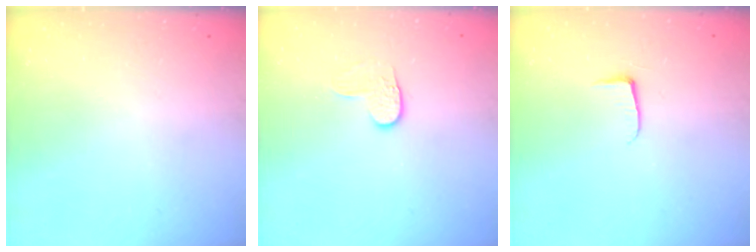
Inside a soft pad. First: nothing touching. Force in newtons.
{"total": 3.7, "press": 3.7, "slide": 0.2}
{"total": 4.0, "press": 4.0, "slide": 0.5}